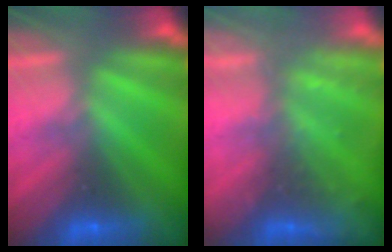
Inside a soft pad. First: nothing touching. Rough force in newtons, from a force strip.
{"total": 2.2}